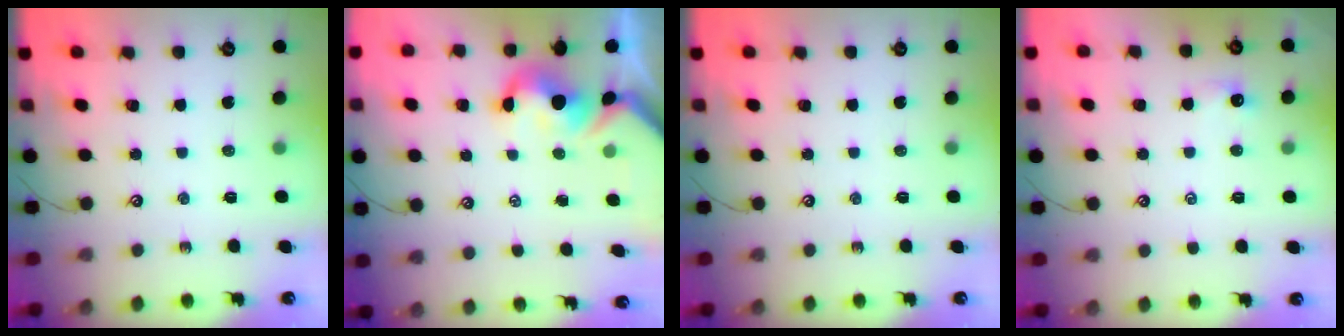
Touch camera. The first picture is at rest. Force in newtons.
{"total": 3.0, "press": 2.8, "slide": 1.0}
{"total": 0.0}
{"total": 0.7, "press": 0.5, "slide": 0.5}